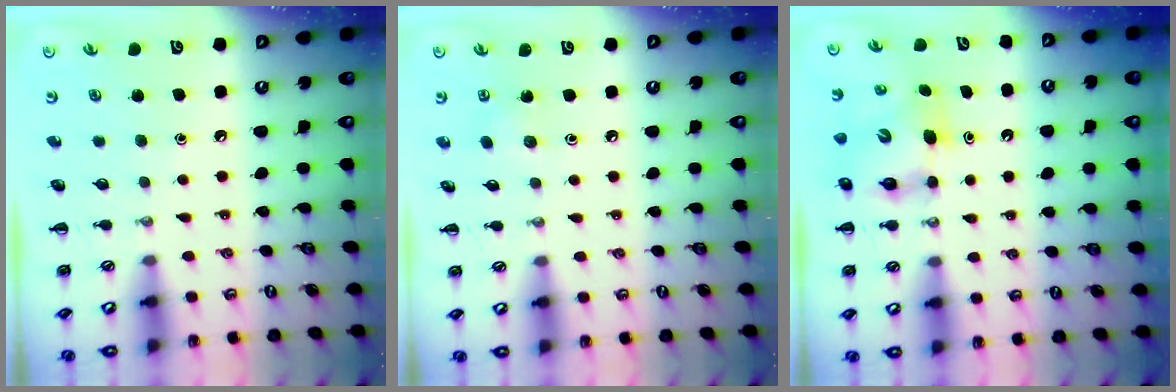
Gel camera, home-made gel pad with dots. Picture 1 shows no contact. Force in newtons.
{"total": 3.0, "press": 2.9, "slide": 0.8}
{"total": 7.1, "press": 6.9, "slide": 1.7}